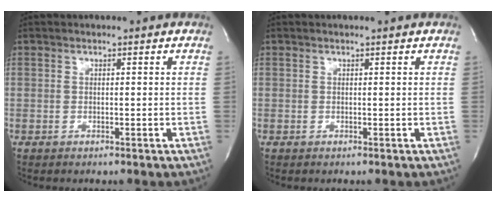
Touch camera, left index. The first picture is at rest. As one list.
[{"total": 0.5, "force": [0.5, 0.0, 0.2], "torque": [-0.003, 0.002, 0.007]}]